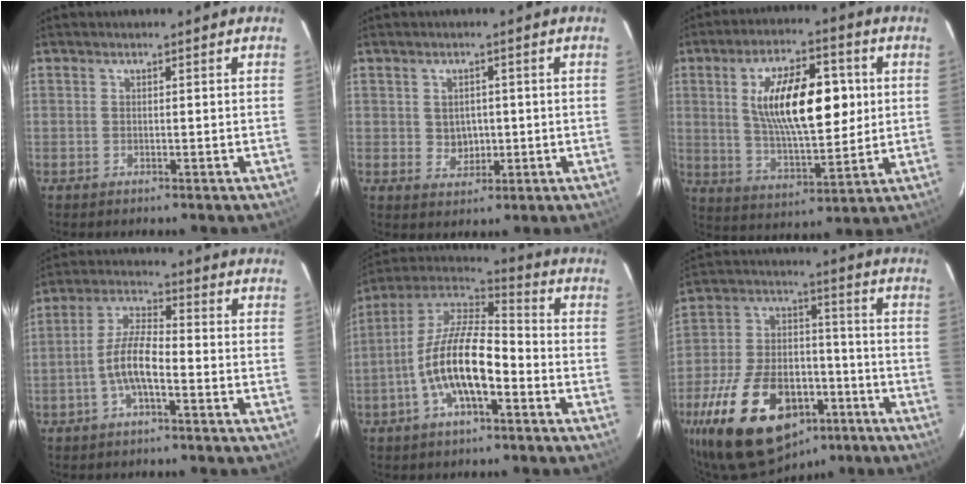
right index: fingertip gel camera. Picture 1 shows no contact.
{"total": 3.6, "force": [0.1, 3.4, 1.3], "torque": [-0.023, 0.004, 0.011]}
{"total": 16.8, "force": [3.2, 6.8, 15.0], "torque": [-0.254, 0.010, 0.062]}
{"total": 6.9, "force": [-2.7, 2.1, 6.0], "torque": [-0.130, 0.011, -0.050]}
{"total": 14.1, "force": [-4.9, 5.2, 12.2], "torque": [-0.243, 0.001, -0.097]}
{"total": 25.5, "force": [-14.2, 14.5, 15.4], "torque": [-0.318, 0.003, -0.212]}